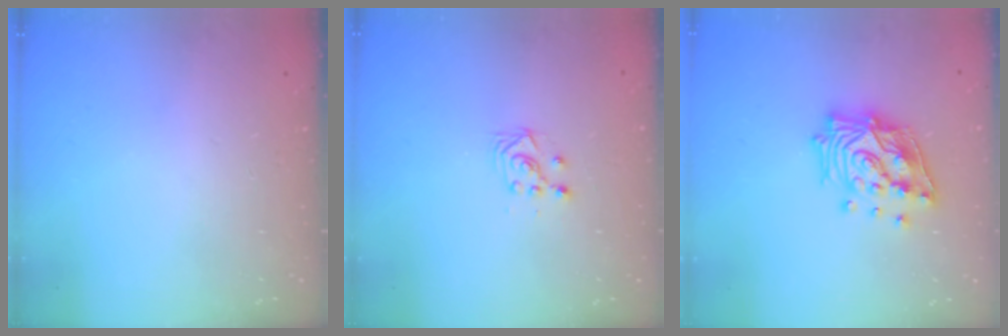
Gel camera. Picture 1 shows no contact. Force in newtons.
{"total": 3.3, "press": 3.2, "slide": 0.8}
{"total": 18.9, "press": 18.7, "slide": 2.6}